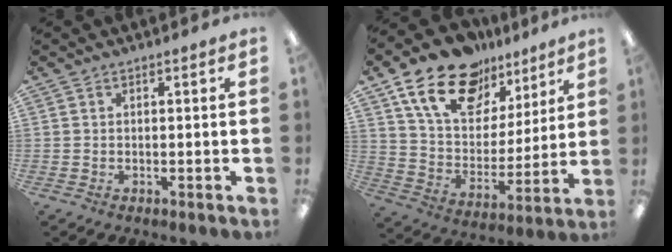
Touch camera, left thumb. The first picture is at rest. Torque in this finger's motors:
{"motor_torque": [1.09, 1.41, 1.33, -1.44, 0.10]}